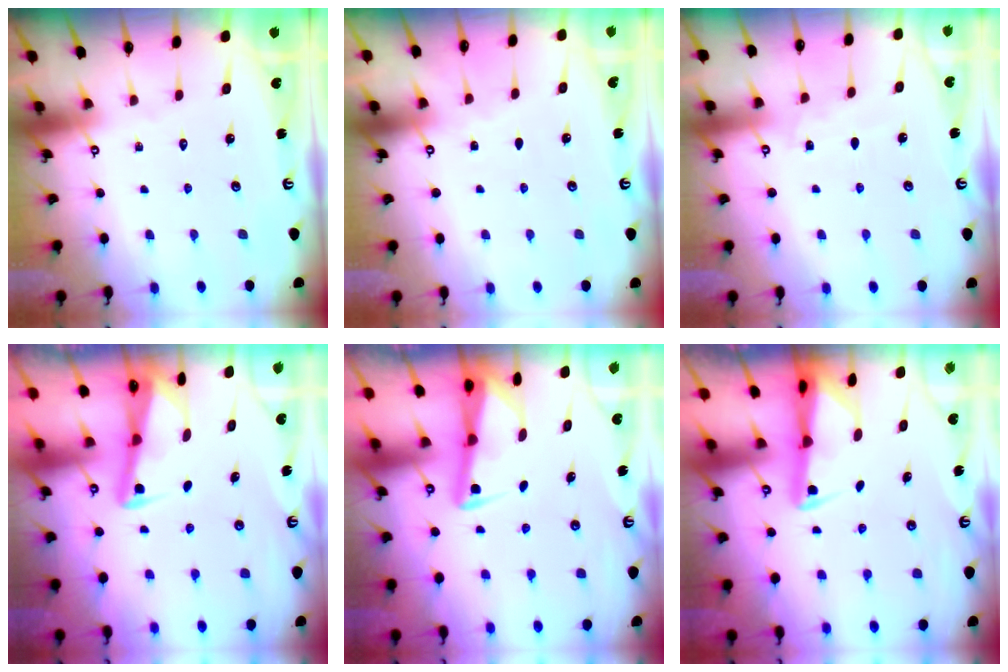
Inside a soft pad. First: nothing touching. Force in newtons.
{"total": 3.1, "press": 3.0, "slide": 0.5}
{"total": 4.8, "press": 4.8, "slide": 0.5}
{"total": 2.9, "press": 2.9, "slide": 0.4}
{"total": 3.1, "press": 3.1, "slide": 0.4}
{"total": 2.4, "press": 2.4, "slide": 0.5}